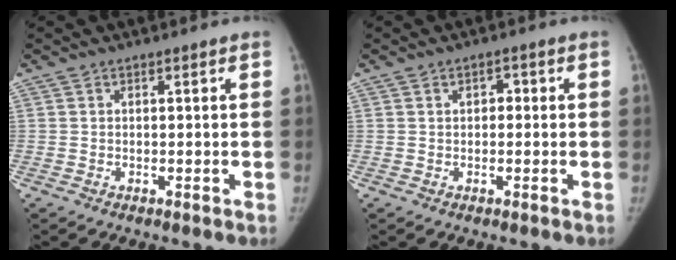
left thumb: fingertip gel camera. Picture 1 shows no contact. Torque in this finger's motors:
{"motor_torque": [-0.23, 0.06, -0.21, 0.04, -0.01]}